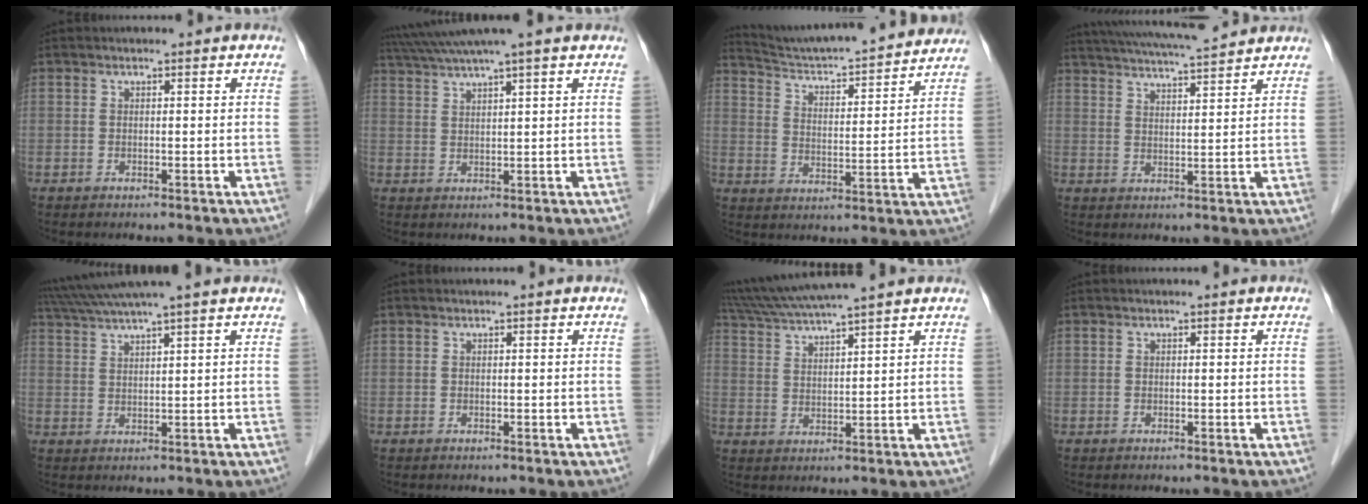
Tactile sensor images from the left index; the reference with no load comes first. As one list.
[{"total": 7.9, "force": [6.6, -1.6, 4.1], "torque": [-0.075, 0.028, 0.105]}, {"total": 21.8, "force": [20.4, 1.1, 7.7], "torque": [-0.122, -0.015, 0.283]}, {"total": 13.3, "force": [12.1, 0.7, 5.4], "torque": [-0.104, 0.029, 0.179]}, {"total": 9.0, "force": [7.7, -1.4, 4.4], "torque": [-0.082, 0.030, 0.121]}, {"total": 0.0}, {"total": 11.7, "force": [10.2, -0.8, 5.6], "torque": [-0.106, 0.031, 0.168]}, {"total": 0.0}]